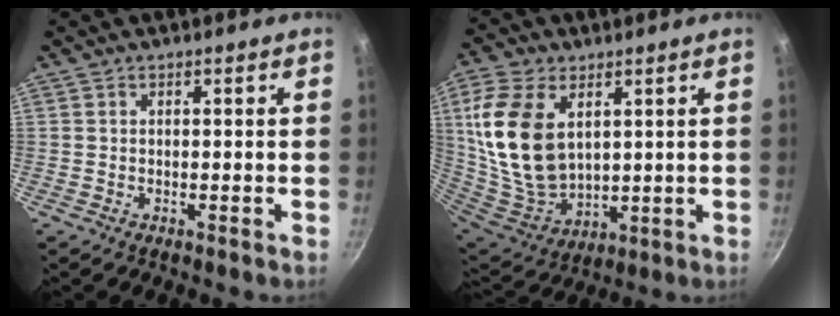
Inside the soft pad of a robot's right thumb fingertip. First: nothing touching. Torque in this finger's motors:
{"motor_torque": [-0.78, 1.78, 1.09, 1.32, 0.22]}